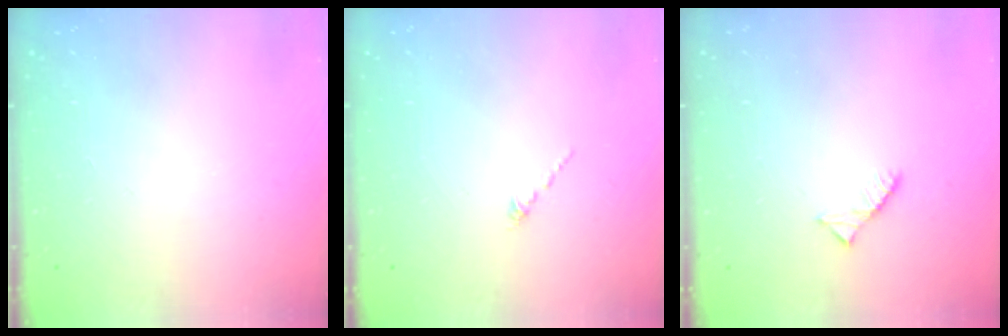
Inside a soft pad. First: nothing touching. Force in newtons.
{"total": 0.0}
{"total": 2.6, "press": 2.6, "slide": 0.4}